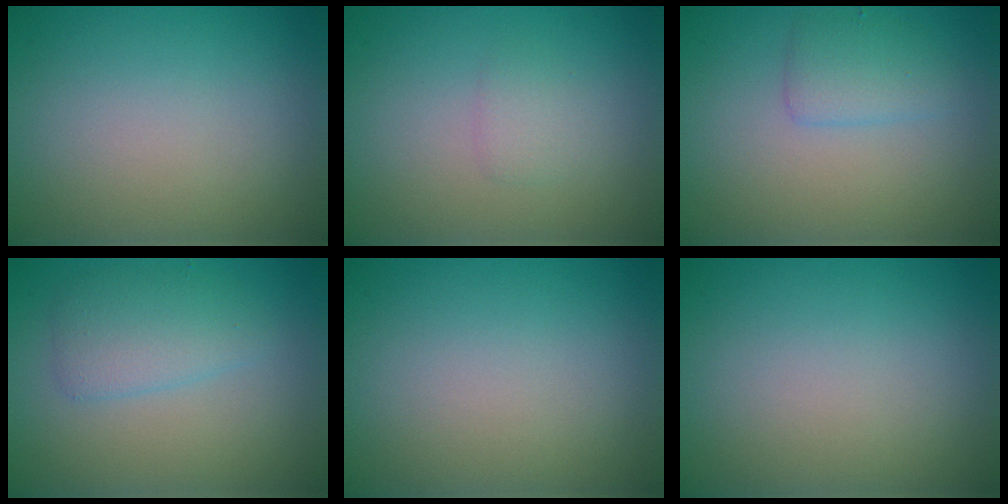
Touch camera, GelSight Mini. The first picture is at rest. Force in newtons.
{"total": 1.2, "press": 1.2, "slide": 0.1}
{"total": 2.1, "press": 2.1, "slide": 0.2}
{"total": 2.8, "press": 2.8, "slide": 0.1}
{"total": 0.0}
{"total": 0.0}